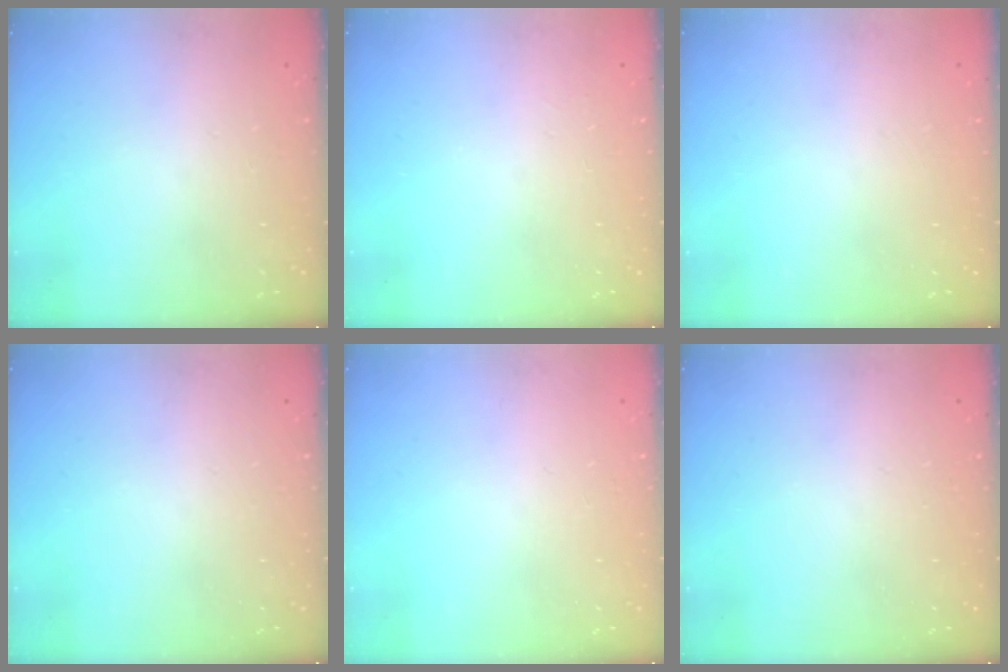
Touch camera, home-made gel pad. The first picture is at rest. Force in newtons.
{"total": 5.0, "press": 5.0, "slide": 0.5}
{"total": 0.0}
{"total": 0.0}
{"total": 0.0}
{"total": 0.0}